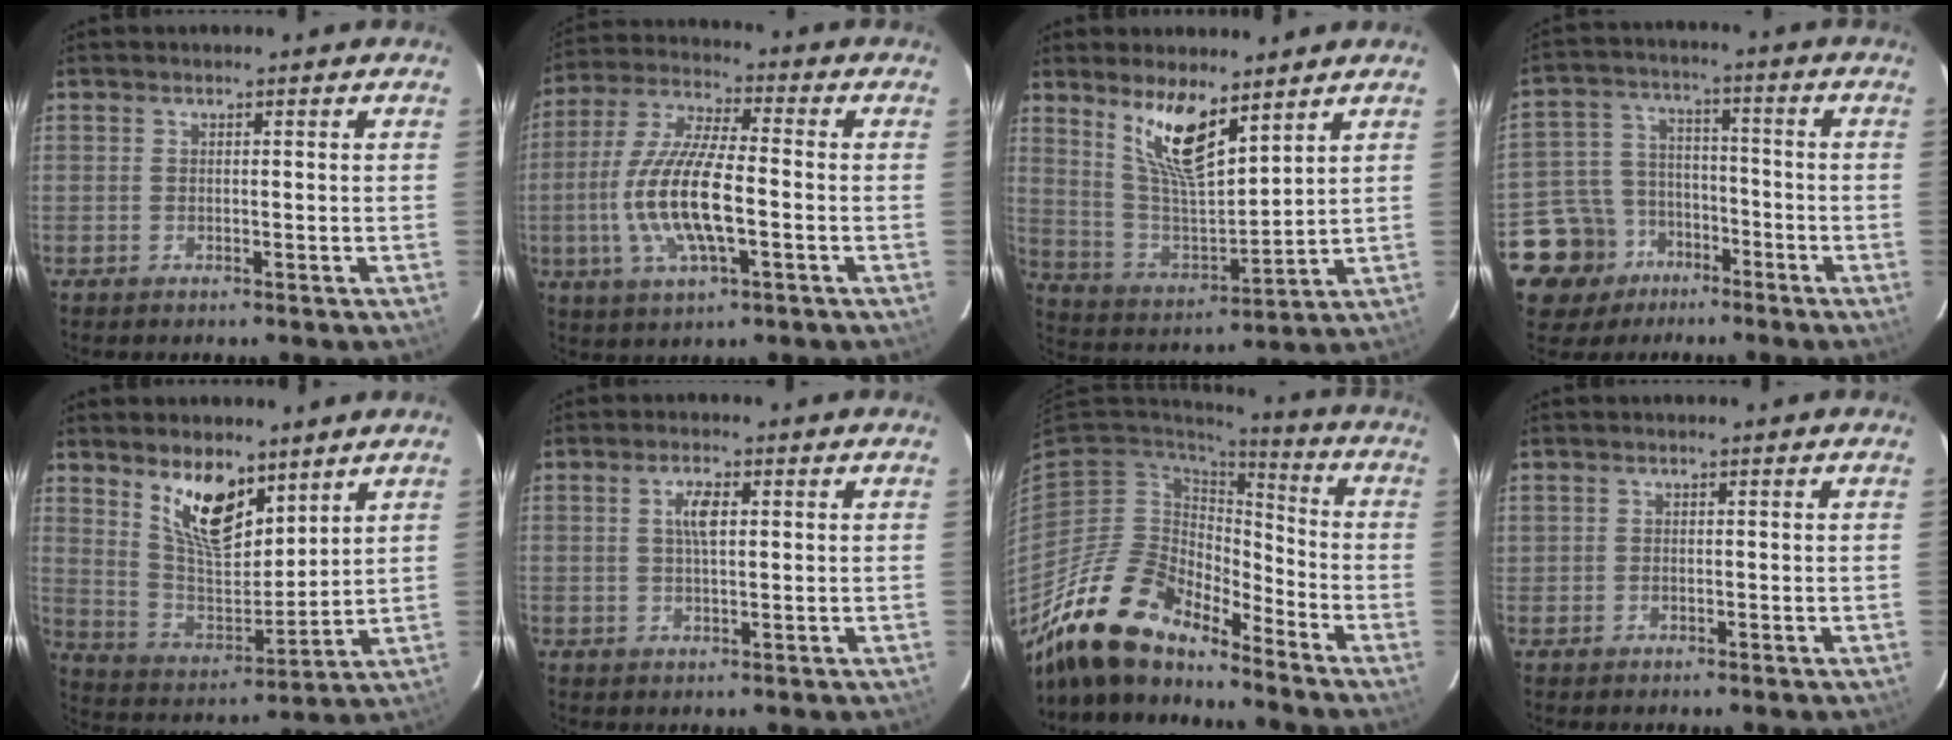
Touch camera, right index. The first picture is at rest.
{"total": 14.6, "force": [-2.9, 4.4, 13.6], "torque": [-0.279, -0.005, -0.056]}
{"total": 12.2, "force": [7.9, 3.5, 8.6], "torque": [-0.164, -0.005, 0.165]}
{"total": 12.5, "force": [-7.3, 9.7, 2.8], "torque": [-0.095, 0.034, -0.114]}
{"total": 13.0, "force": [8.3, 5.6, 8.4], "torque": [-0.151, -0.008, 0.164]}
{"total": 3.6, "force": [0.9, 1.3, 3.2], "torque": [-0.060, 0.006, 0.018]}
{"total": 16.2, "force": [-13.9, 5.1, 6.7], "torque": [-0.129, -0.008, -0.263]}
{"total": 0.5, "force": [0.0, 0.5, 0.0], "torque": [0.002, 0.000, 0.001]}